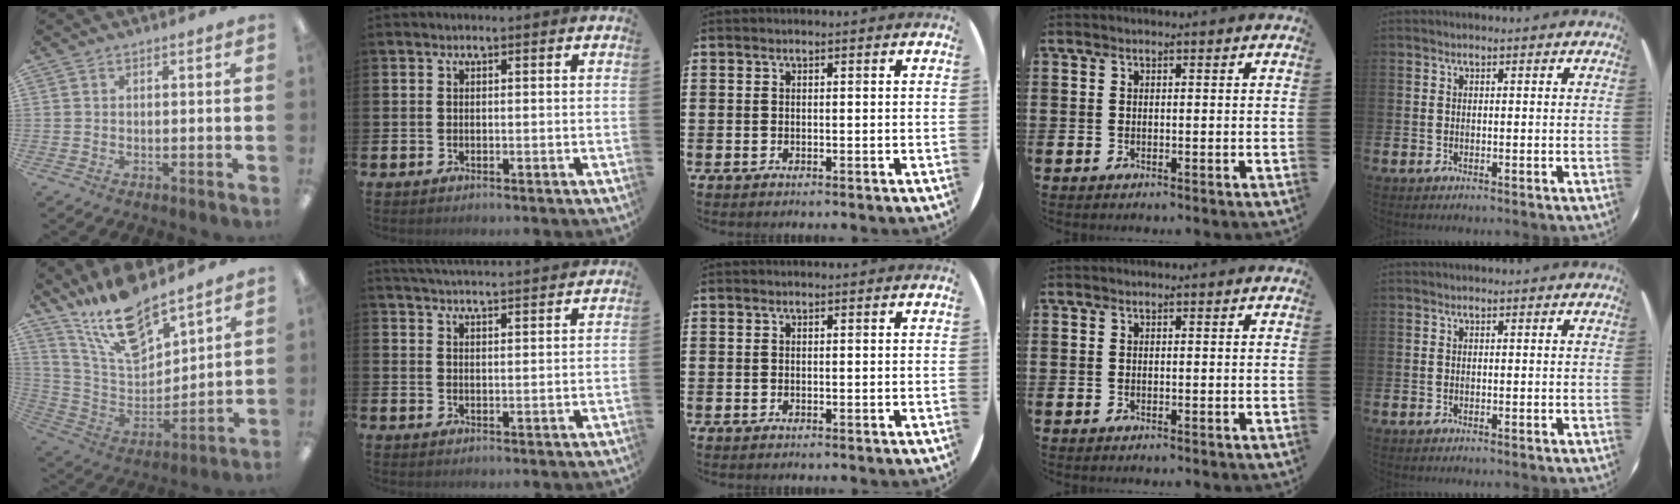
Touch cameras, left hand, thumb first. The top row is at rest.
{"thumb": {"total": 16.4, "force": [13.4, 5.0, 8.1], "torque": [-0.169, -0.077, 0.237]}, "index": {"total": 4.2, "force": [4.2, -0.4, 0.3], "torque": [-0.019, -0.026, 0.076]}}